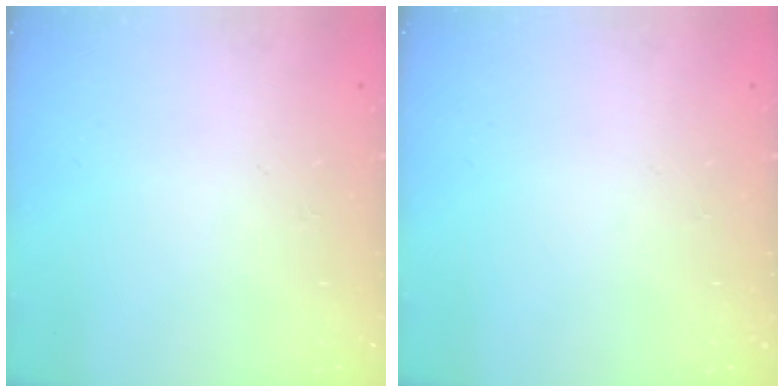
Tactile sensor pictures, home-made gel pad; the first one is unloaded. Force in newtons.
{"total": 0.0}